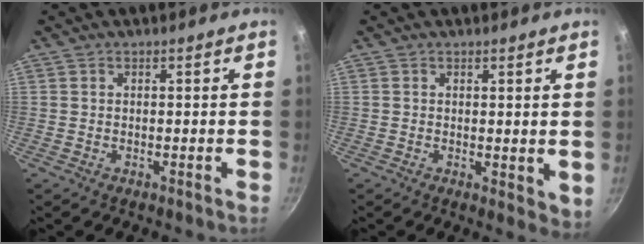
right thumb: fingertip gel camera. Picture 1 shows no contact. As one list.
[{"total": 5.4, "force": [0.3, 2.8, 4.6], "torque": [-0.050, -0.006, 0.009]}]